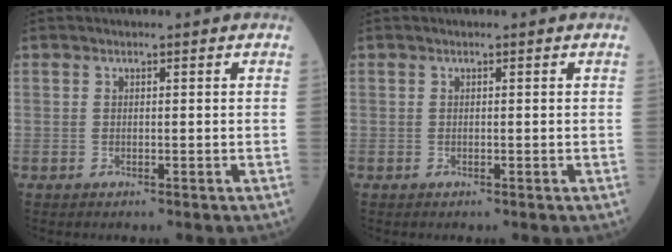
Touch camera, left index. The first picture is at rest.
{"total": 0.0}